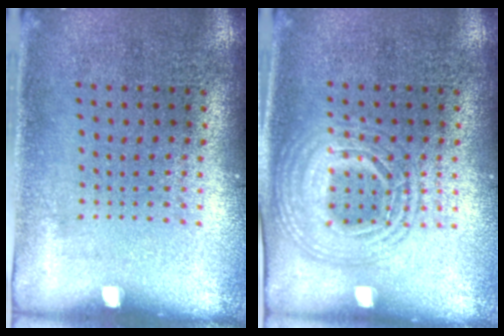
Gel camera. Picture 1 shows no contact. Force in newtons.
{"total": 2.8, "press": 2.8, "slide": 0.4}